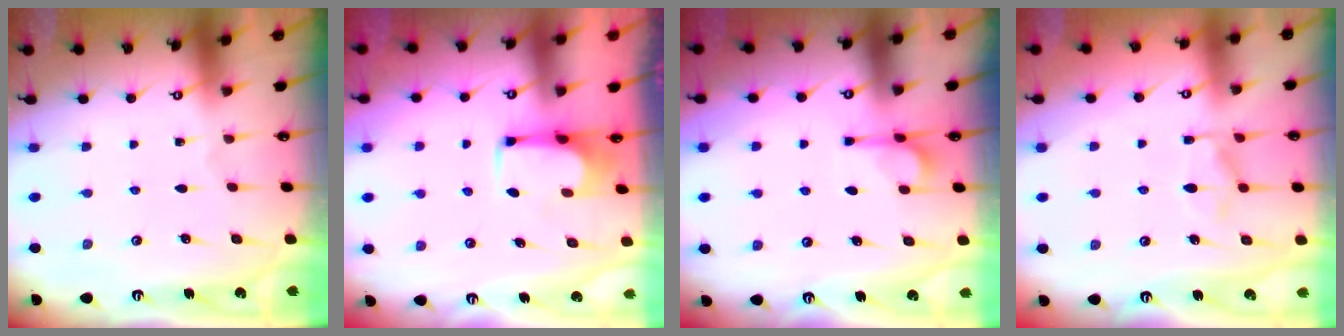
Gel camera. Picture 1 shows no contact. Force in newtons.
{"total": 3.7, "press": 3.6, "slide": 0.7}
{"total": 4.3, "press": 4.2, "slide": 0.6}
{"total": 2.6, "press": 2.1, "slide": 1.5}